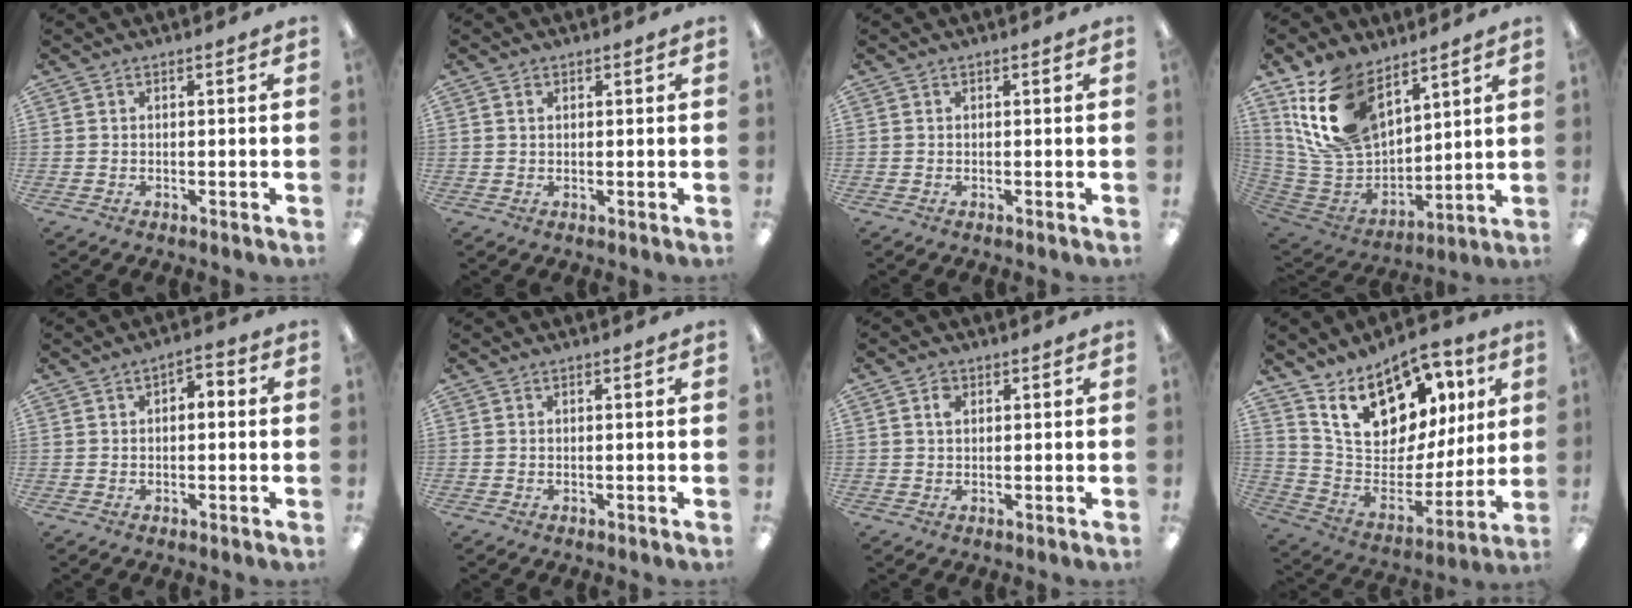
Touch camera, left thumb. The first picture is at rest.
{"total": 1.1, "force": [0.4, 0.9, 0.5], "torque": [-0.011, 0.005, 0.008]}
{"total": 0.0}
{"total": 20.7, "force": [11.1, 12.6, 12.0], "torque": [-0.271, -0.040, 0.209]}
{"total": 2.5, "force": [-0.7, 1.8, 1.7], "torque": [-0.020, 0.008, -0.017]}
{"total": 0.0}
{"total": 2.7, "force": [1.1, 1.9, 1.5], "torque": [-0.026, 0.002, 0.018]}
{"total": 19.6, "force": [12.8, 10.9, 10.1], "torque": [-0.175, -0.069, 0.229]}